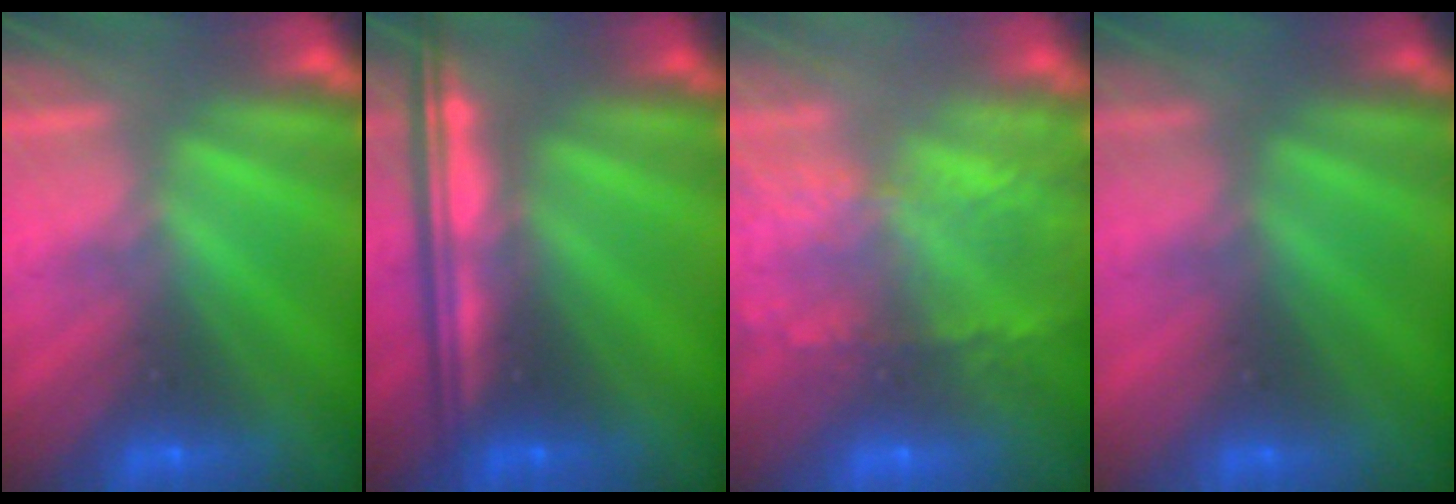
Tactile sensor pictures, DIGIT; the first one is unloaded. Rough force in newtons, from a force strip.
{"total": 8.2}
{"total": 8.7}
{"total": 2.4}